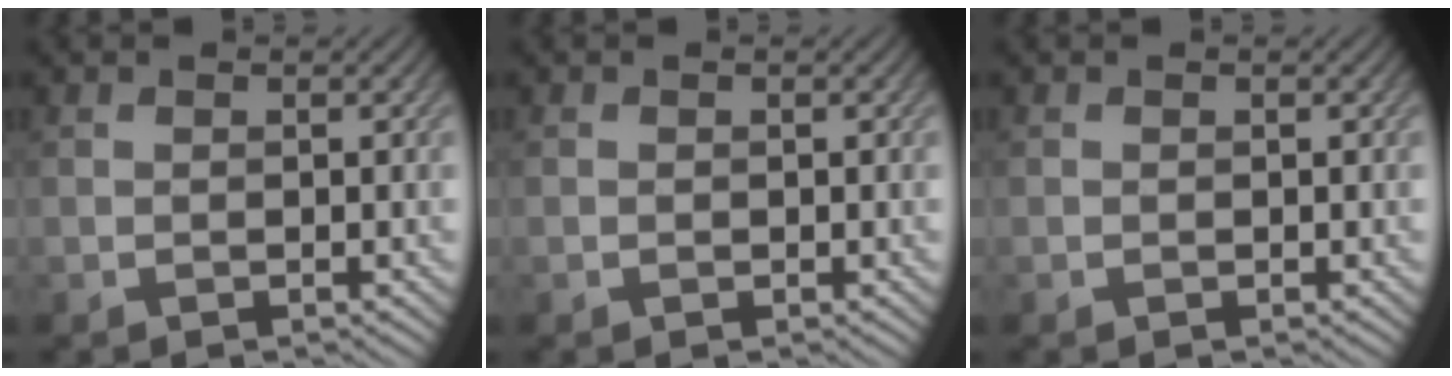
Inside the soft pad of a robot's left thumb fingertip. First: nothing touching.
{"total": 0.0}
{"total": 0.0}